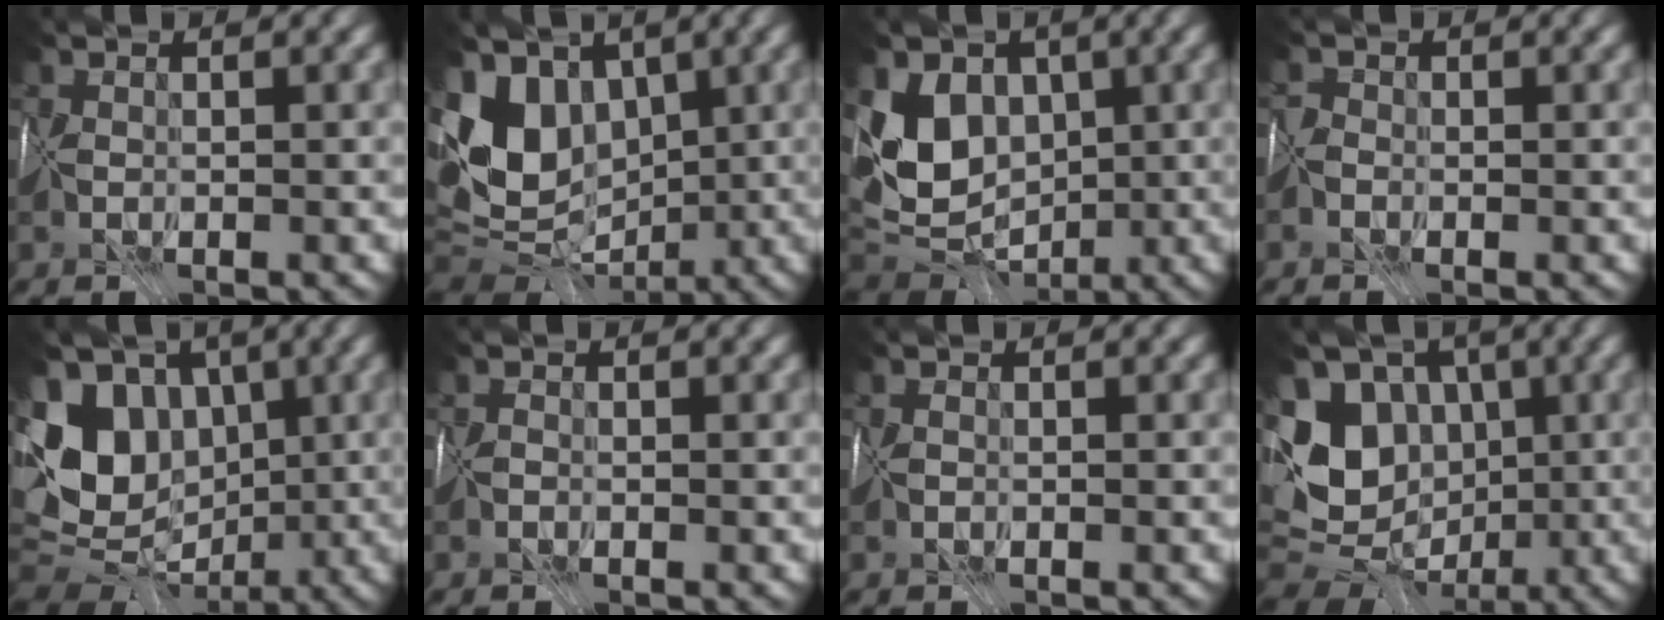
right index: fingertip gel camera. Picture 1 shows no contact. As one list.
[{"total": 8.5, "force": [1.9, 6.2, 5.5], "torque": [-0.119, 0.003, 0.023]}, {"total": 5.9, "force": [1.7, 4.8, 3.0], "torque": [-0.066, -0.010, 0.026]}, {"total": 1.1, "force": [-0.4, -0.5, -0.9], "torque": [0.013, 0.008, -0.016]}, {"total": 10.0, "force": [1.3, 7.9, 6.0], "torque": [-0.122, 0.012, 0.022]}, {"total": 0.8, "force": [-0.2, -0.5, -0.6], "torque": [0.010, 0.004, -0.003]}, {"total": 0.0}, {"total": 10.1, "force": [0.4, 8.5, 5.4], "torque": [-0.108, 0.010, 0.011]}]